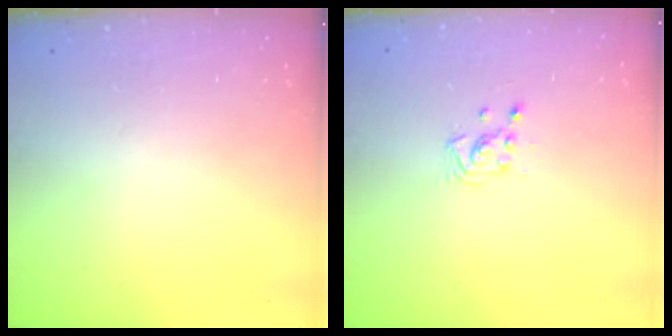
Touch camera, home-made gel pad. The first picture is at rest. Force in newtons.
{"total": 3.0, "press": 2.9, "slide": 0.5}